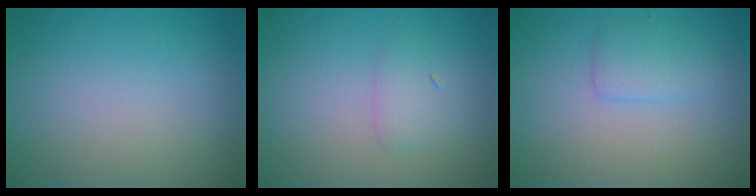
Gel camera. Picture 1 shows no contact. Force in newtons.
{"total": 1.7, "press": 1.7, "slide": 0.1}
{"total": 2.1, "press": 2.1, "slide": 0.2}